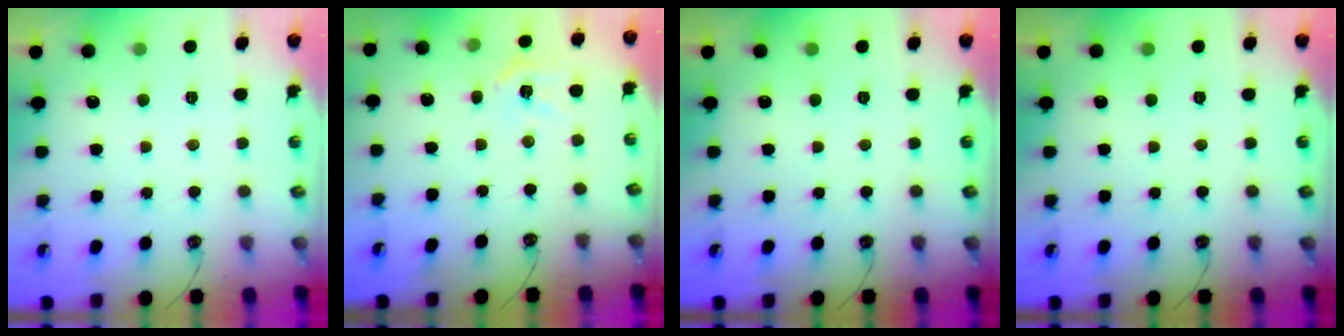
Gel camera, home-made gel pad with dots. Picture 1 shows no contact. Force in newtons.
{"total": 7.9, "press": 7.8, "slide": 0.9}
{"total": 0.0}
{"total": 0.0}